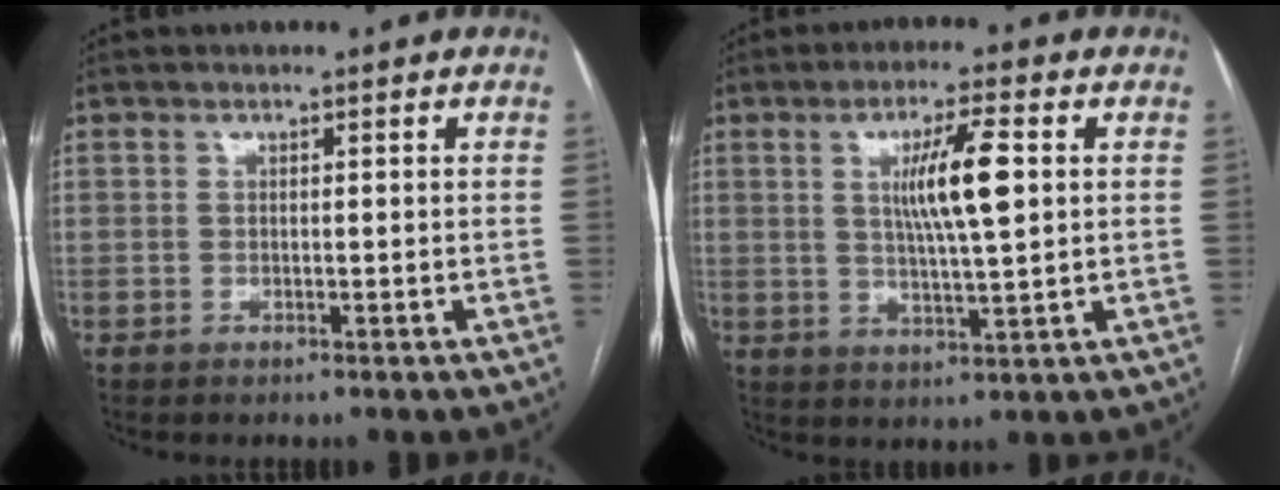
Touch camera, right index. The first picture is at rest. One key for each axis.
{"total": 8.4, "fx": 1.9, "fy": 0.4, "fz": 8.2, "tx": -0.148, "ty": -0.002, "tz": 0.034}